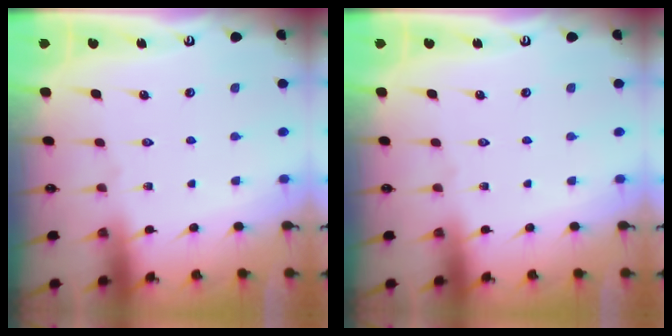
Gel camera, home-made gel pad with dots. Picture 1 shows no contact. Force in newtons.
{"total": 0.0}